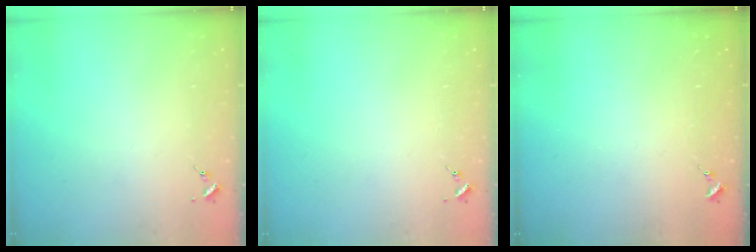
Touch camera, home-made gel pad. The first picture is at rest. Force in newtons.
{"total": 0.0}
{"total": 0.0}